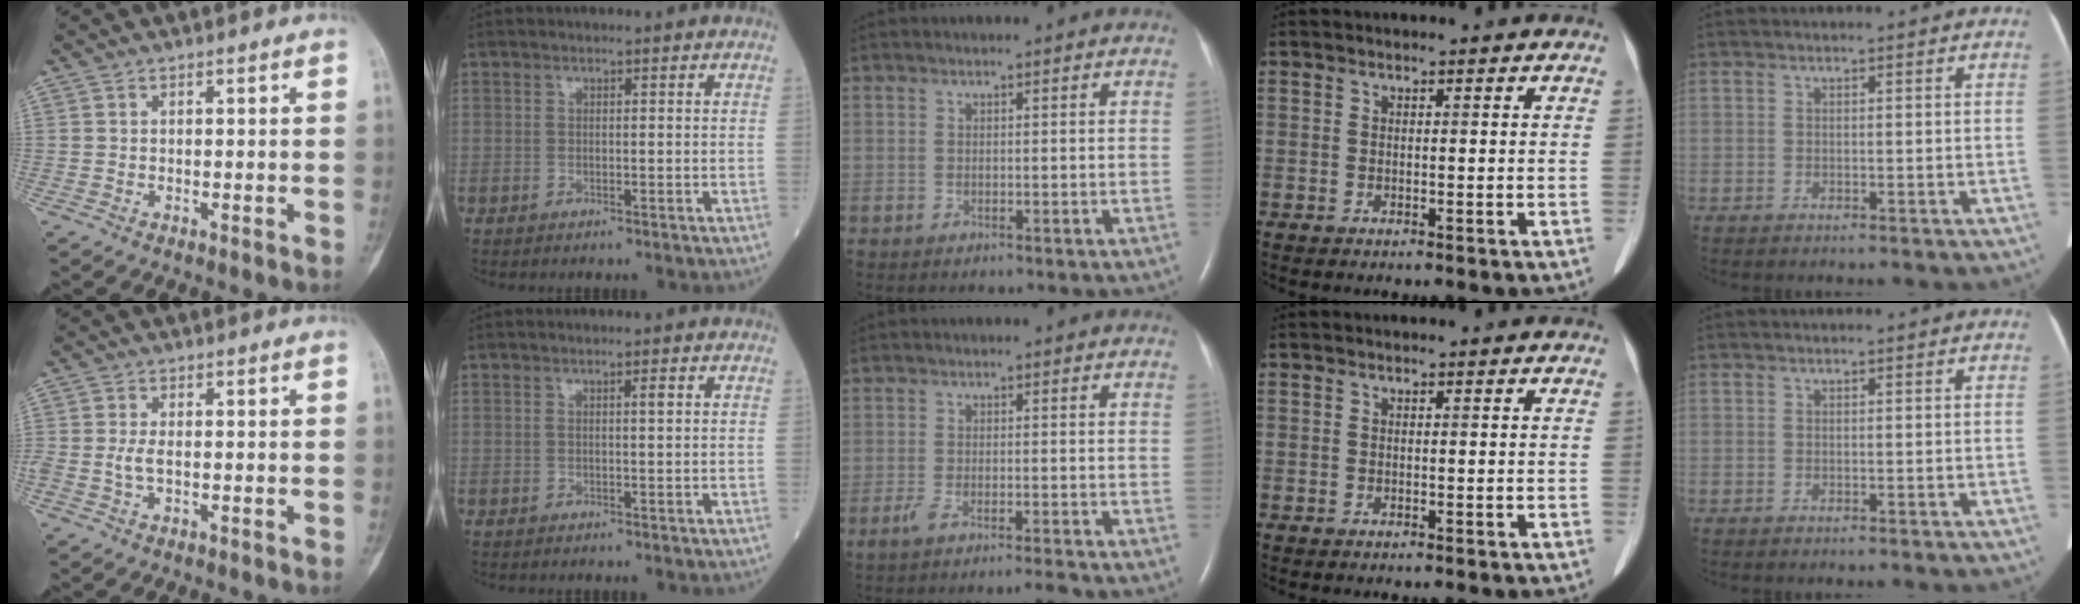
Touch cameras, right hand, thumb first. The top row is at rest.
{"thumb": {"total": 2.5, "force": [-0.3, 1.2, 2.1], "torque": [-0.053, 0.003, -0.005]}, "index": {"total": 0.9, "force": [0.2, -0.1, 0.9], "torque": [-0.014, 0.002, 0.003]}, "middle": {"total": 3.2, "force": [-2.6, 0.1, 1.9], "torque": [-0.042, -0.005, -0.050]}}